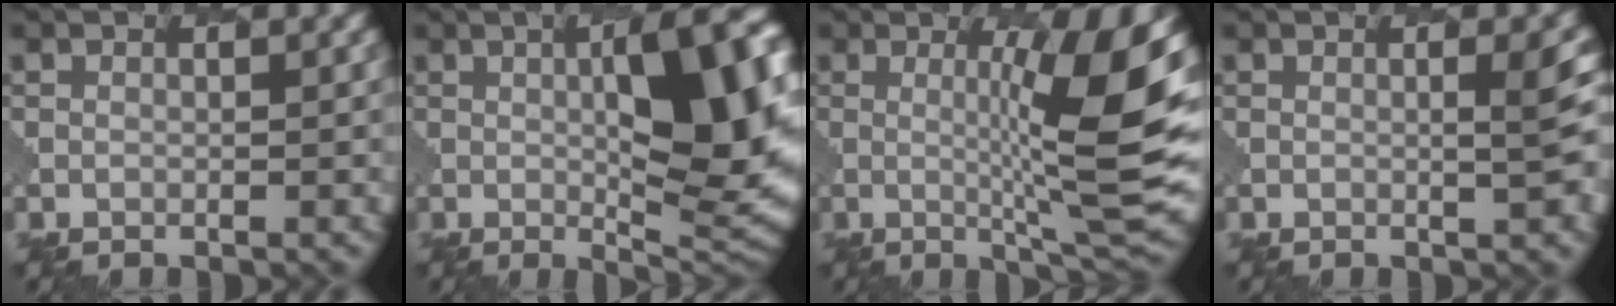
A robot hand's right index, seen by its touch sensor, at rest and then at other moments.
{"total": 13.0, "force": [1.1, 4.0, 12.3], "torque": [-0.144, 0.006, 0.020]}
{"total": 9.9, "force": [0.8, 1.5, 9.8], "torque": [-0.127, -0.008, 0.019]}
{"total": 3.6, "force": [0.3, 0.9, 3.5], "torque": [-0.035, 0.005, 0.005]}